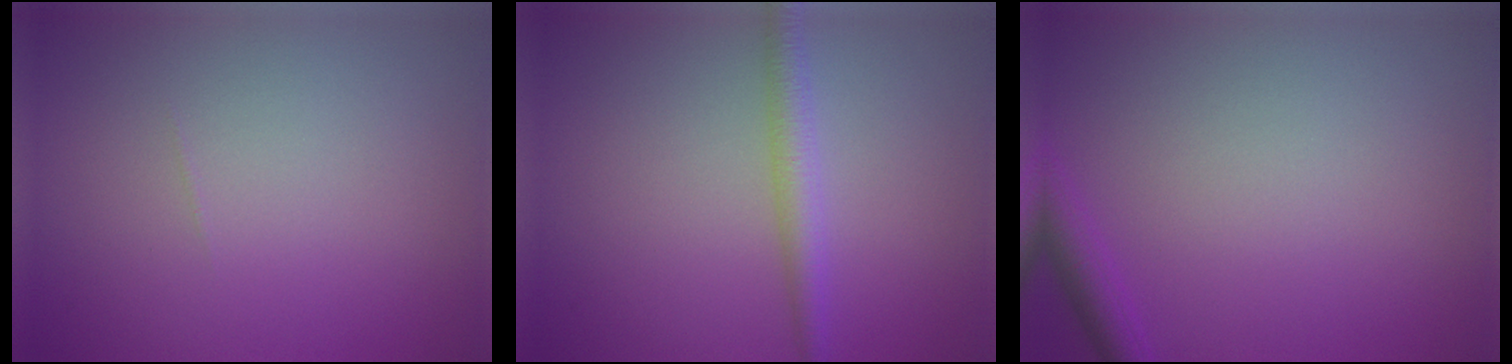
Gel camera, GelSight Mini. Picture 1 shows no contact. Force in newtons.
{"total": 2.4, "press": 2.4, "slide": 0.1}
{"total": 2.1, "press": 2.1, "slide": 0.1}